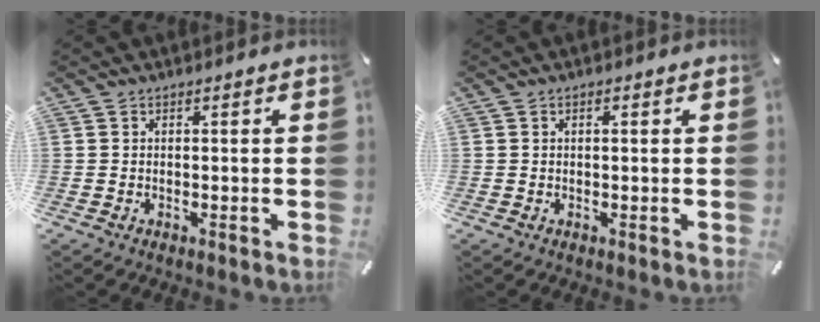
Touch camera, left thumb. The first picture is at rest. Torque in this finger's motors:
{"motor_torque": [-0.44, -0.46, -0.01, 0.03, -0.02]}